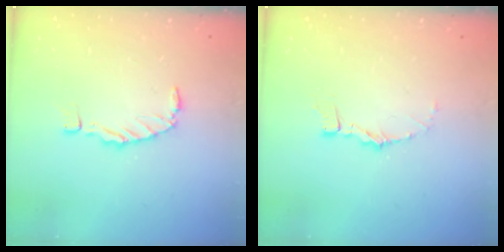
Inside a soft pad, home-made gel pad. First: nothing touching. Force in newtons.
{"total": 3.5, "press": 3.5, "slide": 0.2}